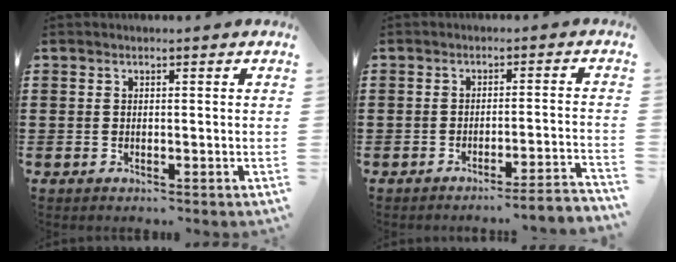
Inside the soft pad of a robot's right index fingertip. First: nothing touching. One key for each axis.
{"total": 3.4, "fx": -3.0, "fy": -0.5, "fz": 1.6, "tx": -0.027, "ty": -0.011, "tz": -0.060}